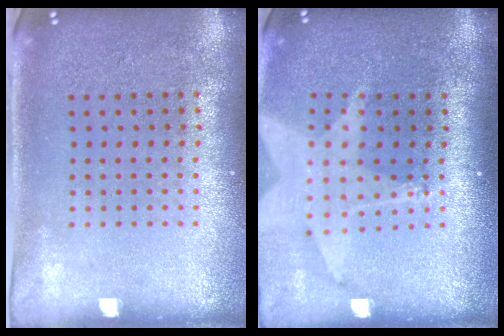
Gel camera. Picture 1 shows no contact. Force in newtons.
{"total": 1.8, "press": 1.4, "slide": 1.0}